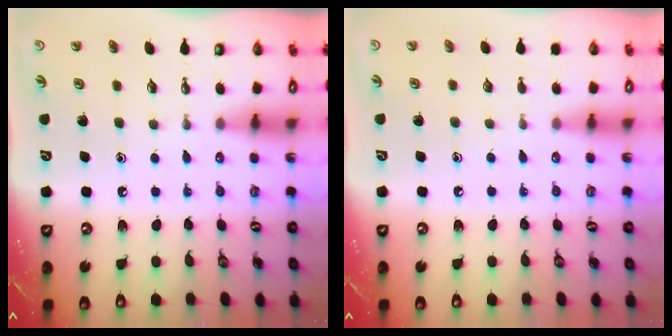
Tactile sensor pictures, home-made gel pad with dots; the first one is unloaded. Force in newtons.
{"total": 3.3, "press": 3.3, "slide": 0.3}